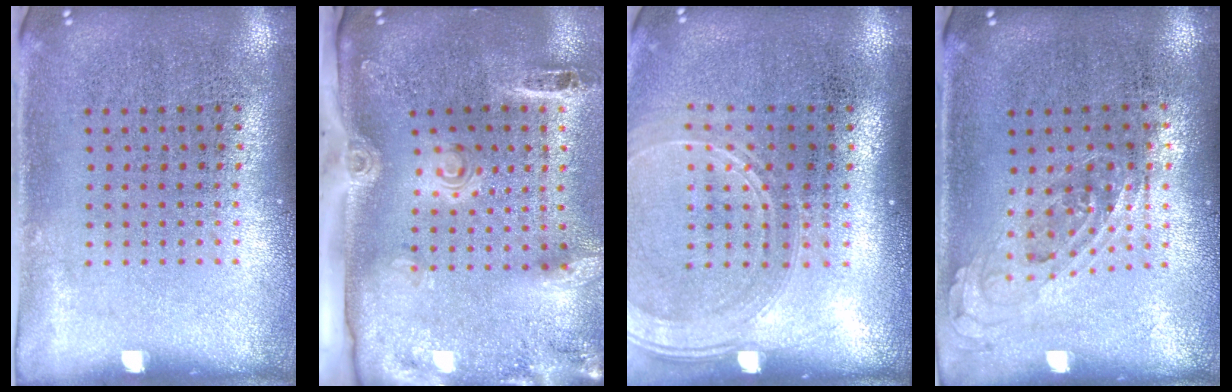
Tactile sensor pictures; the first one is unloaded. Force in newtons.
{"total": 3.0, "press": 2.1, "slide": 2.2}
{"total": 1.7, "press": 1.6, "slide": 0.6}
{"total": 0.8, "press": 0.7, "slide": 0.3}